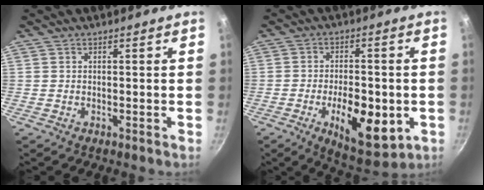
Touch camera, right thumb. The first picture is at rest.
{"total": 13.4, "force": [-3.9, 6.1, 11.3], "torque": [-0.154, 0.003, -0.048]}